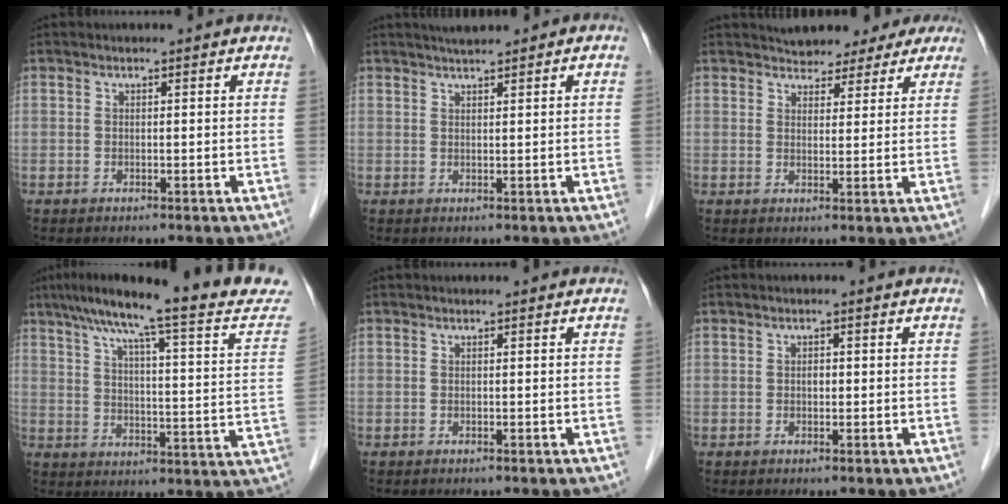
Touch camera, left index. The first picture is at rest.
{"total": 2.3, "force": [1.7, 0.4, 1.6], "torque": [-0.029, 0.012, 0.028]}
{"total": 8.2, "force": [7.0, 3.8, 2.1], "torque": [-0.014, 0.019, 0.077]}
{"total": 23.8, "force": [19.8, 1.4, 13.2], "torque": [-0.194, -0.018, 0.249]}
{"total": 0.0}
{"total": 0.9, "force": [-0.1, 0.6, 0.7], "torque": [-0.011, 0.001, -0.002]}